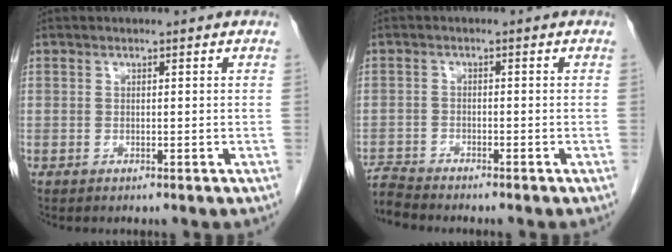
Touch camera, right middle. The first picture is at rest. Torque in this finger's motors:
{"motor_torque": [0.06, -0.10, -0.01, 0.01]}